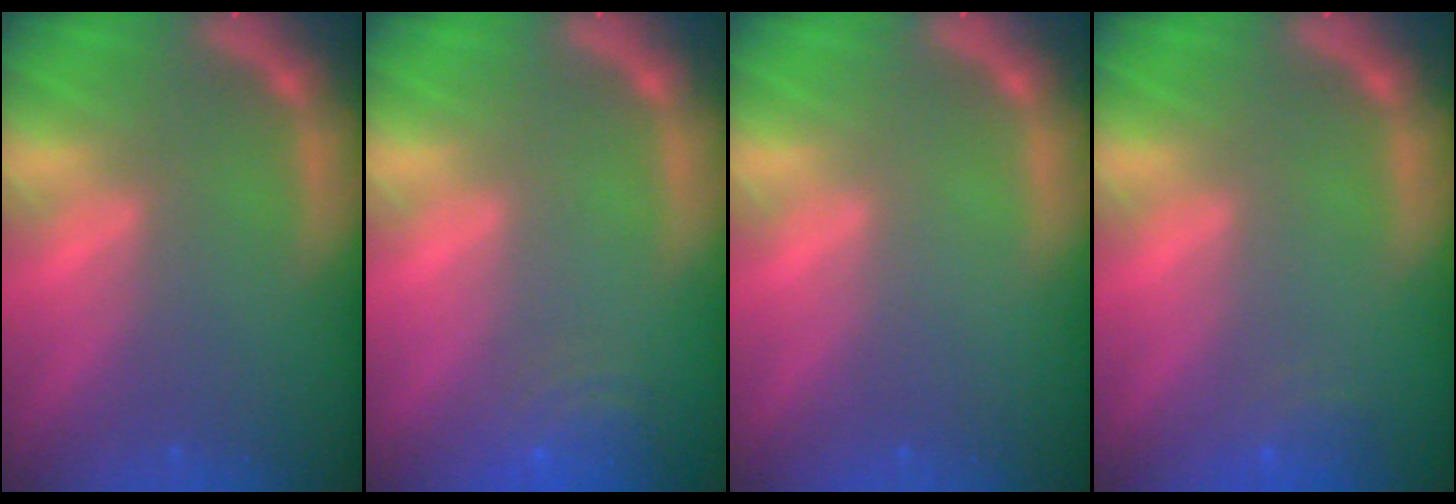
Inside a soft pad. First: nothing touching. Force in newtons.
{"total": 4.5}
{"total": 0.0}
{"total": 1.9}